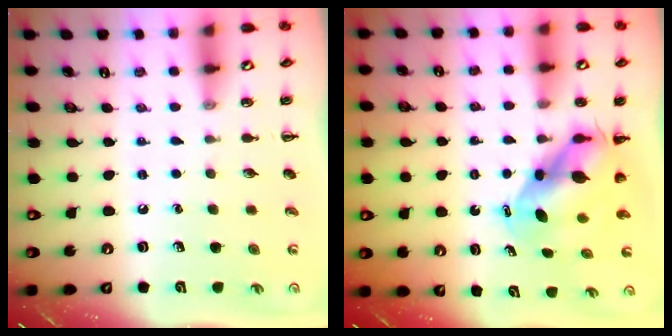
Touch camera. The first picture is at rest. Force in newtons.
{"total": 6.6, "press": 6.3, "slide": 1.8}